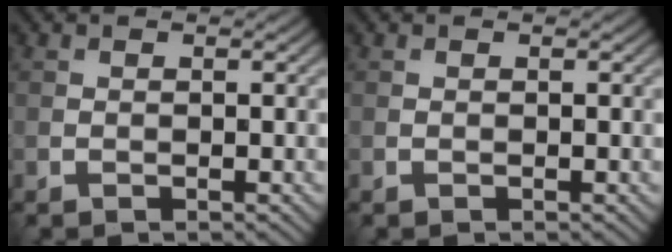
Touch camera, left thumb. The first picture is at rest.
{"total": 0.0}